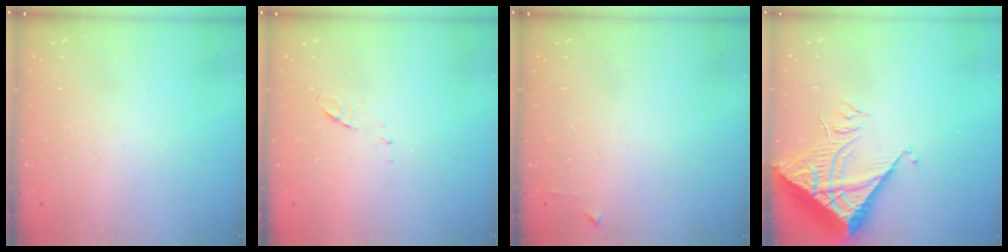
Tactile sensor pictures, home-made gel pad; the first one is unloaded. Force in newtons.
{"total": 6.2, "press": 6.2, "slide": 0.5}
{"total": 2.4, "press": 2.4, "slide": 0.3}
{"total": 8.4, "press": 8.4, "slide": 1.0}